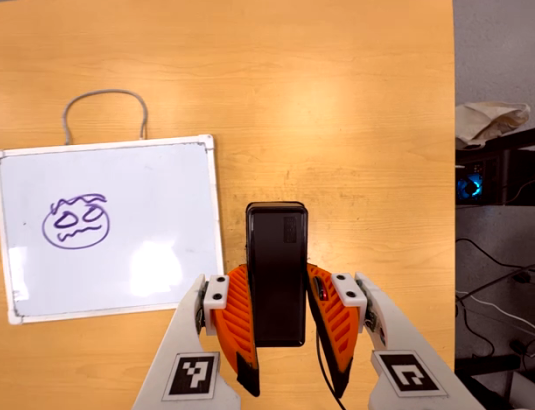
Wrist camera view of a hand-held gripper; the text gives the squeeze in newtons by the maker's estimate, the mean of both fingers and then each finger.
{"total": 4.6, "left": 3.5, "right": 5.8}